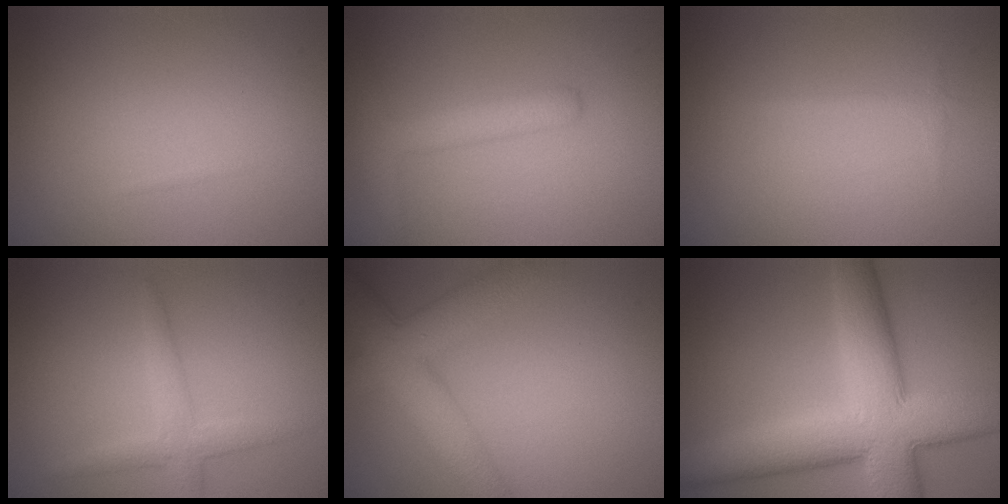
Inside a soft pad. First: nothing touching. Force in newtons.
{"total": 2.9, "press": 2.9, "slide": 0.2}
{"total": 0.6, "press": 0.6, "slide": 0.1}
{"total": 2.6, "press": 2.5, "slide": 0.1}
{"total": 6.8, "press": 6.8, "slide": 0.2}
{"total": 11.1, "press": 11.1, "slide": 0.5}